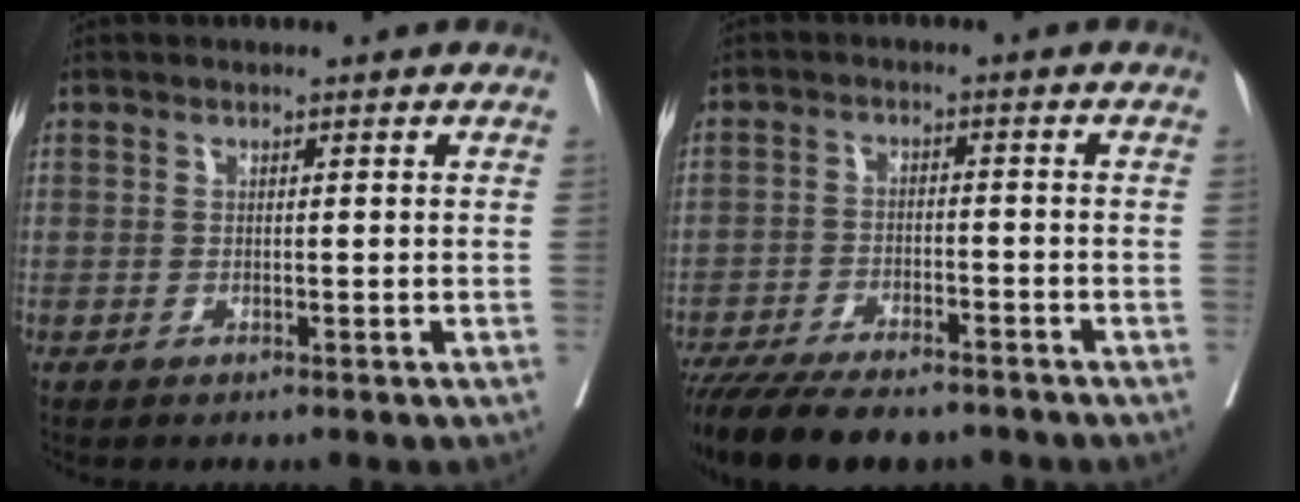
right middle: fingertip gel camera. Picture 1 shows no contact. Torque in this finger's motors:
{"motor_torque": [0.63, -1.51, 0.61, 0.18]}